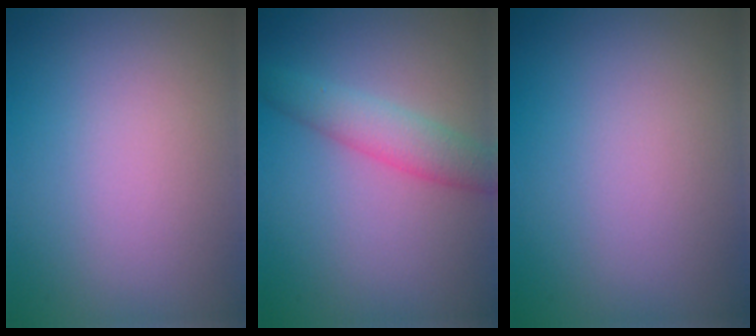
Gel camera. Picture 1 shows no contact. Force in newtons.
{"total": 3.4, "press": 3.4, "slide": 0.2}
{"total": 0.0}